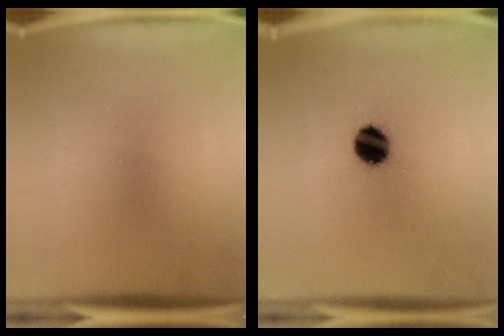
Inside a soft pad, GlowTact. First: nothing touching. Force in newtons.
{"total": 8.6}